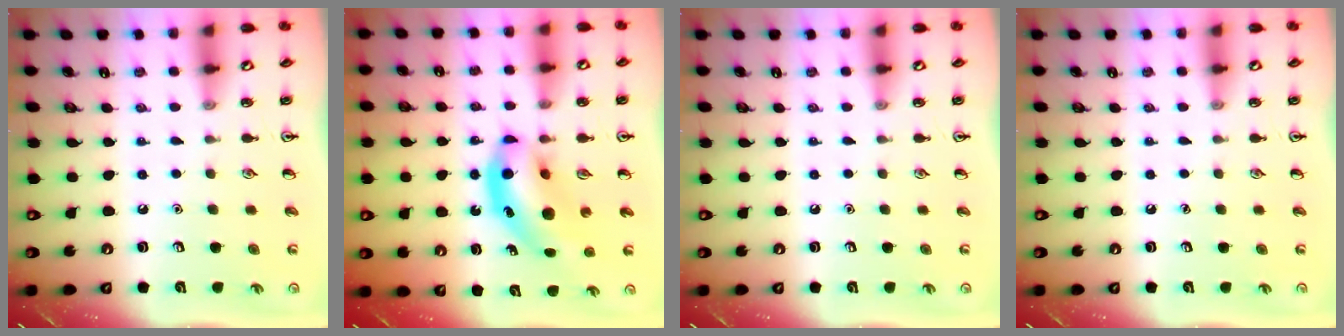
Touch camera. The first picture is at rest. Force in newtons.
{"total": 12.4, "press": 11.8, "slide": 3.6}
{"total": 0.0}
{"total": 0.0}